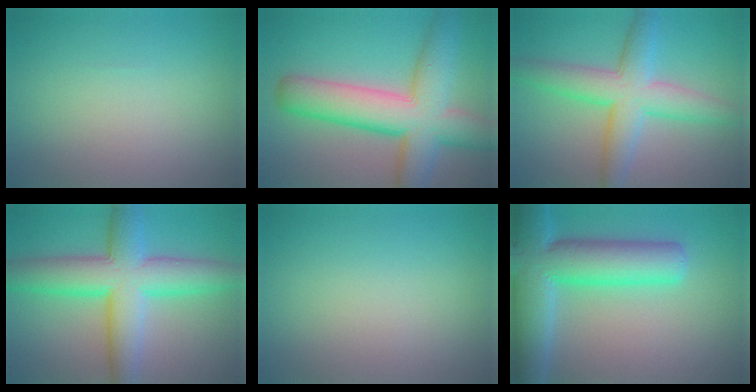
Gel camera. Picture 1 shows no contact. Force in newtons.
{"total": 10.1, "press": 10.1, "slide": 0.3}
{"total": 6.5, "press": 6.5, "slide": 0.3}
{"total": 9.2, "press": 9.2, "slide": 0.2}
{"total": 0.0}
{"total": 10.3, "press": 10.3, "slide": 0.5}